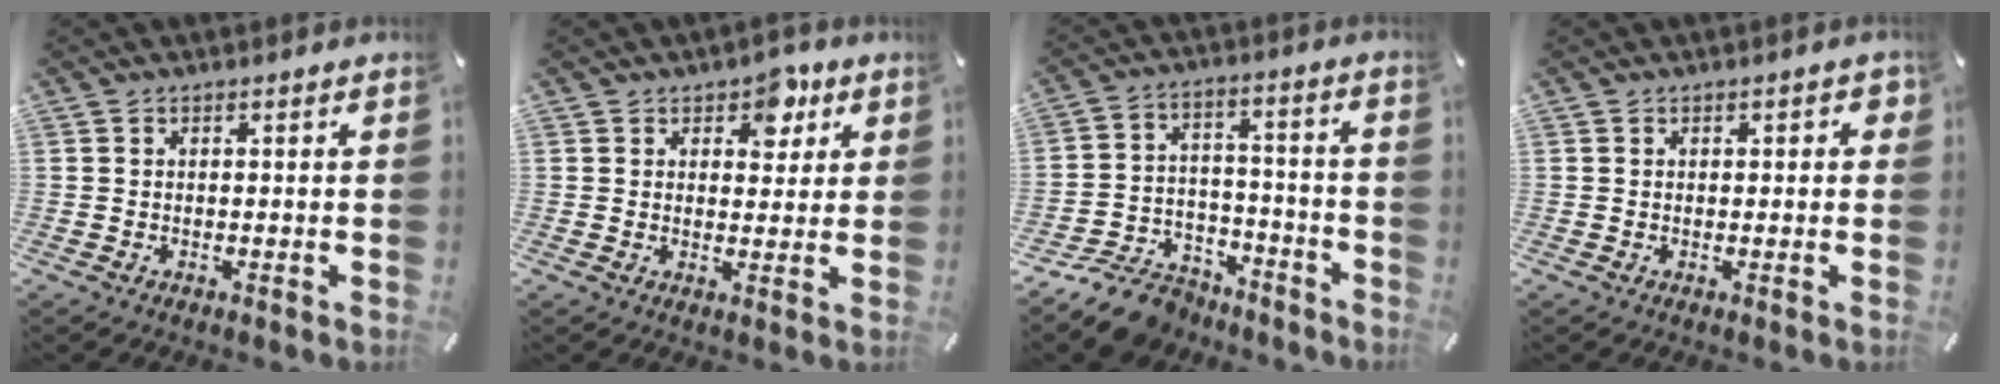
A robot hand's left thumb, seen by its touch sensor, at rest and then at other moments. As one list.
[{"total": 6.5, "force": [3.5, 4.3, 3.3], "torque": [-0.020, -0.009, 0.055]}, {"total": 11.4, "force": [-9.0, 6.2, 3.0], "torque": [-0.037, 0.066, -0.162]}, {"total": 1.6, "force": [0.0, 1.0, 1.3], "torque": [-0.017, 0.003, -0.003]}]